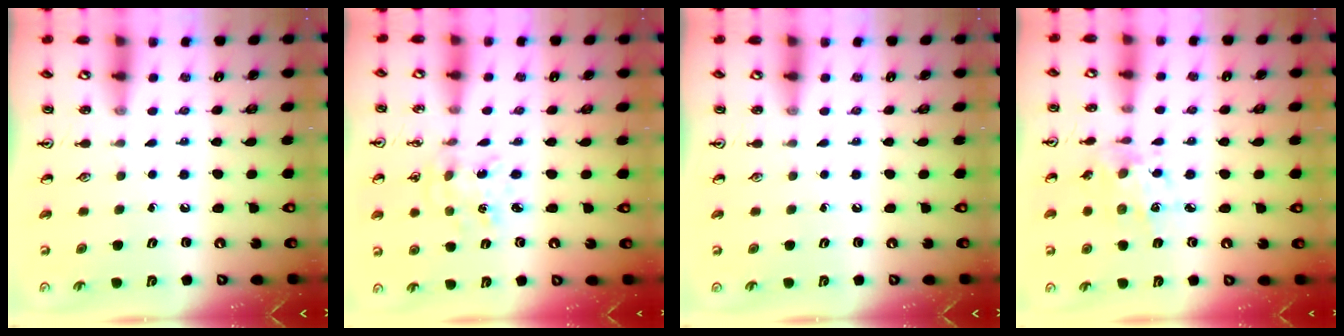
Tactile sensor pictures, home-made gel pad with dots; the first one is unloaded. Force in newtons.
{"total": 2.1, "press": 2.1, "slide": 0.2}
{"total": 0.0}
{"total": 7.6, "press": 7.6, "slide": 0.5}